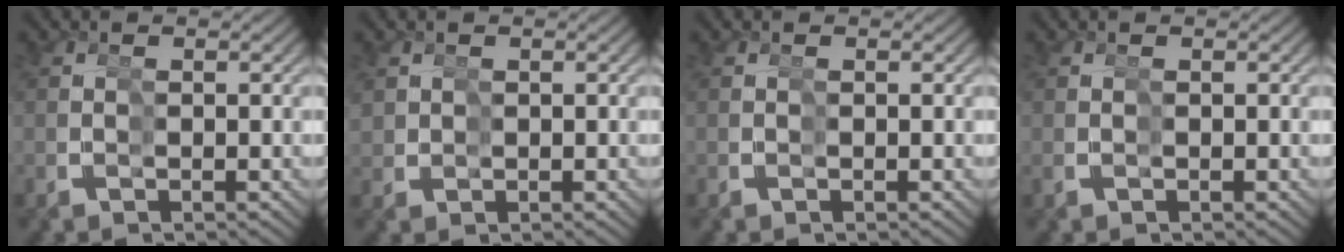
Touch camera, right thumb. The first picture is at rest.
{"total": 1.6, "force": [1.2, 1.0, -0.1], "torque": [-0.004, -0.003, 0.027]}
{"total": 0.0}
{"total": 0.0}